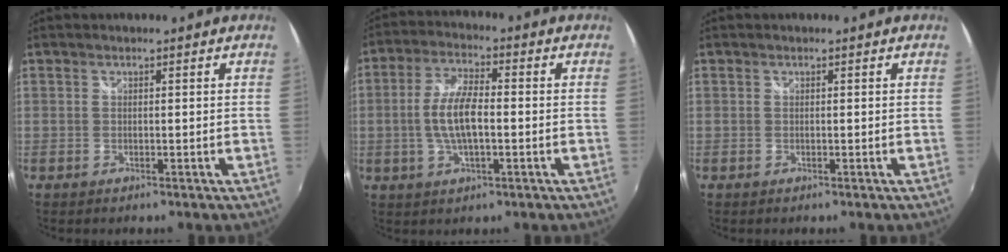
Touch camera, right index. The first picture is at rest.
{"total": 8.4, "force": [-1.1, 2.9, 7.8], "torque": [-0.158, 0.006, -0.020]}
{"total": 0.0}